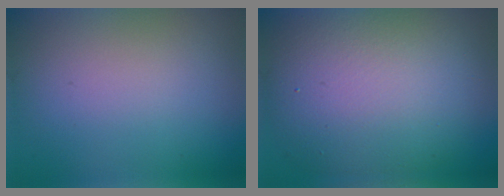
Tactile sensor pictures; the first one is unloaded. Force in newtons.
{"total": 10.8, "press": 10.8, "slide": 1.0}